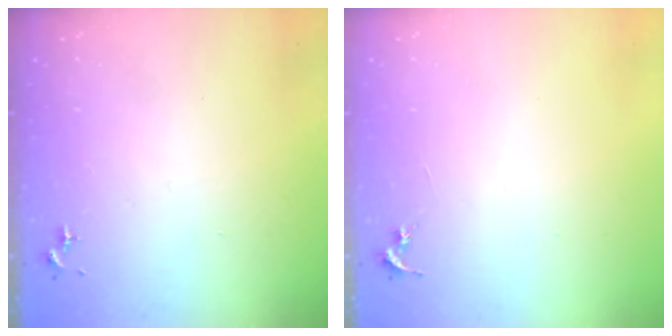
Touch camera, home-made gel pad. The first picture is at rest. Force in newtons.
{"total": 0.0}